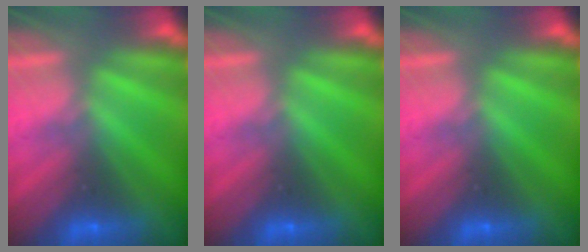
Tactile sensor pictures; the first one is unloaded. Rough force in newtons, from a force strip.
{"total": 0.0}
{"total": 0.0}